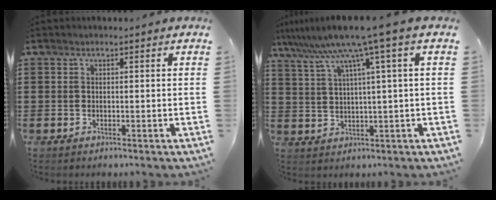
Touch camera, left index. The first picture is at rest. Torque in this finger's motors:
{"motor_torque": [2.14, 0.00, 1.05, 0.21]}